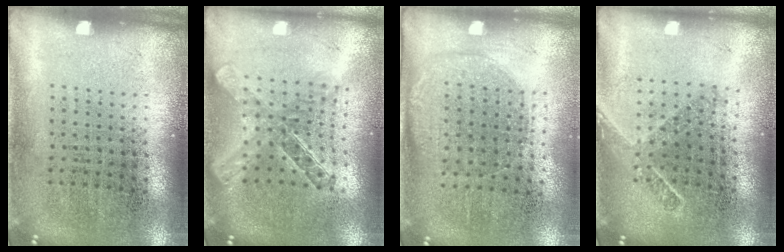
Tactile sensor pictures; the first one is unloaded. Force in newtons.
{"total": 2.1, "press": 1.7, "slide": 1.2}
{"total": 1.3, "press": 1.2, "slide": 0.5}
{"total": 1.7, "press": 1.3, "slide": 1.1}